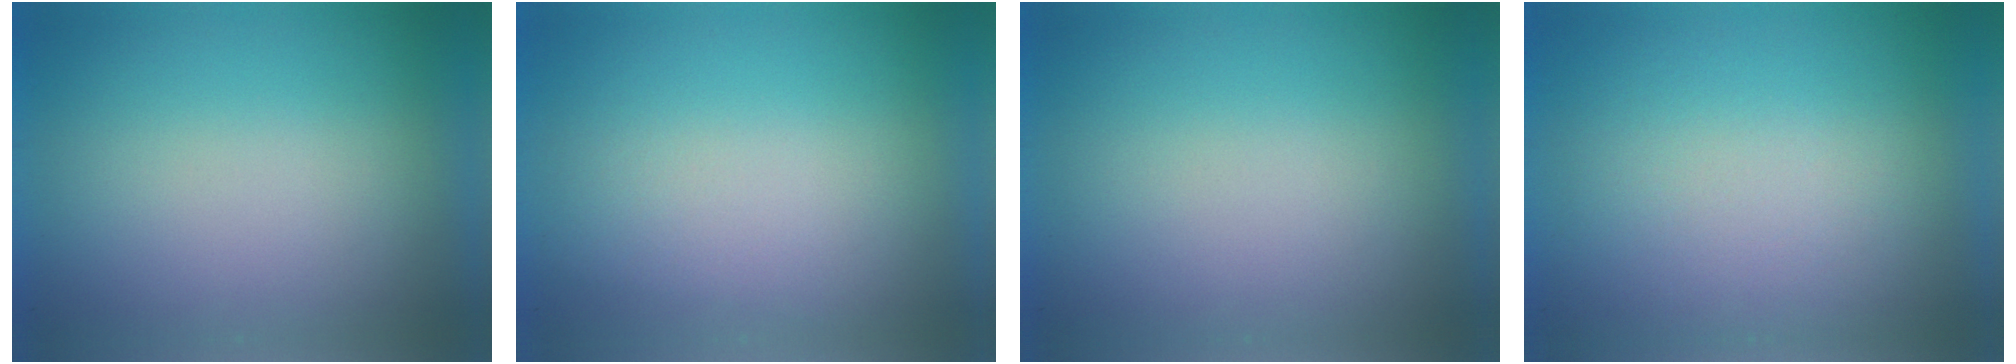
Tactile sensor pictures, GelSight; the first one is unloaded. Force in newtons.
{"total": 1.0}
{"total": 1.4}
{"total": 4.1}